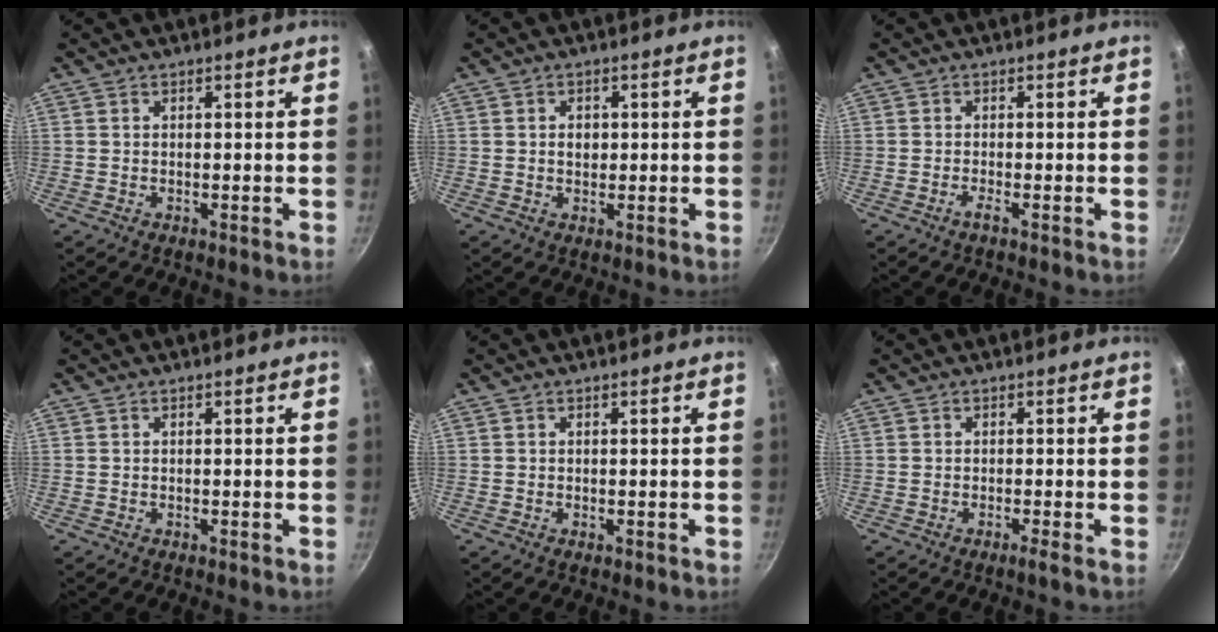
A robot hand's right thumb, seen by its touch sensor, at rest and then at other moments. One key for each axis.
{"total": 2.1, "fx": 0.3, "fy": 1.6, "fz": 1.4, "tx": -0.011, "ty": -0.001, "tz": 0.004}
{"total": 1.0, "fx": -0.7, "fy": -0.1, "fz": 0.7, "tx": -0.021, "ty": -0.002, "tz": -0.016}
{"total": 0.0}
{"total": 0.0}
{"total": 0.9, "fx": -0.6, "fy": -0.4, "fz": 0.6, "tx": -0.014, "ty": -0.005, "tz": -0.015}